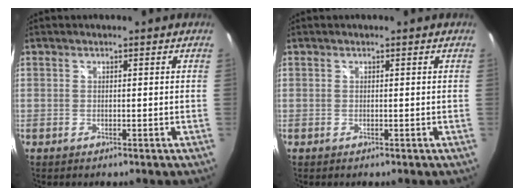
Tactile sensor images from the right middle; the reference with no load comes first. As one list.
[{"total": 0.0}]